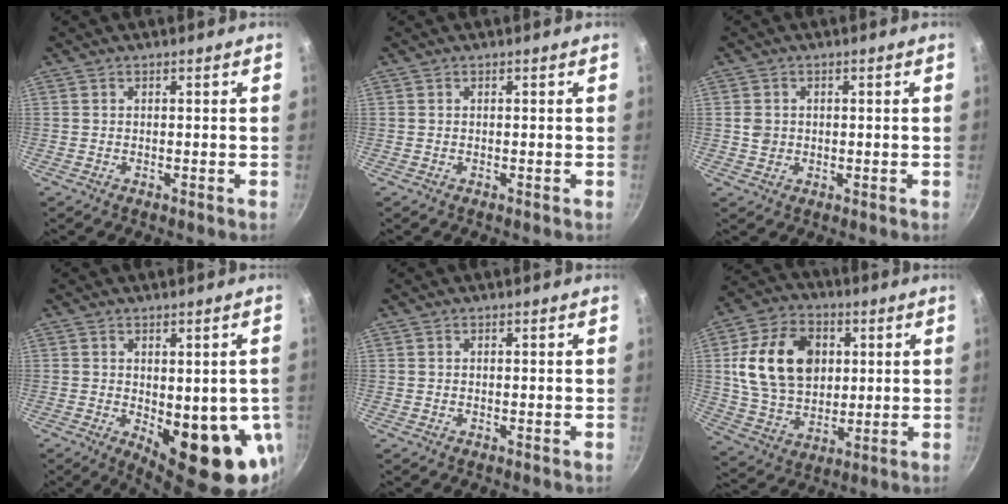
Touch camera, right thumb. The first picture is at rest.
{"total": 0.0}
{"total": 2.5, "force": [0.1, 2.3, 1.0], "torque": [-0.010, 0.006, 0.004]}
{"total": 15.9, "force": [-3.0, 6.6, 14.1], "torque": [-0.140, -0.017, -0.023]}
{"total": 0.0}
{"total": 18.5, "force": [3.6, 13.6, 12.0], "torque": [-0.189, 0.000, 0.066]}